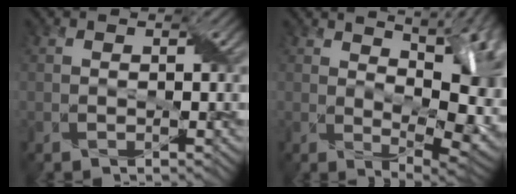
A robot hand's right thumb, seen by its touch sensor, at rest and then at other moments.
{"total": 15.0, "force": [3.8, 7.2, 12.6], "torque": [-0.163, 0.019, 0.081]}